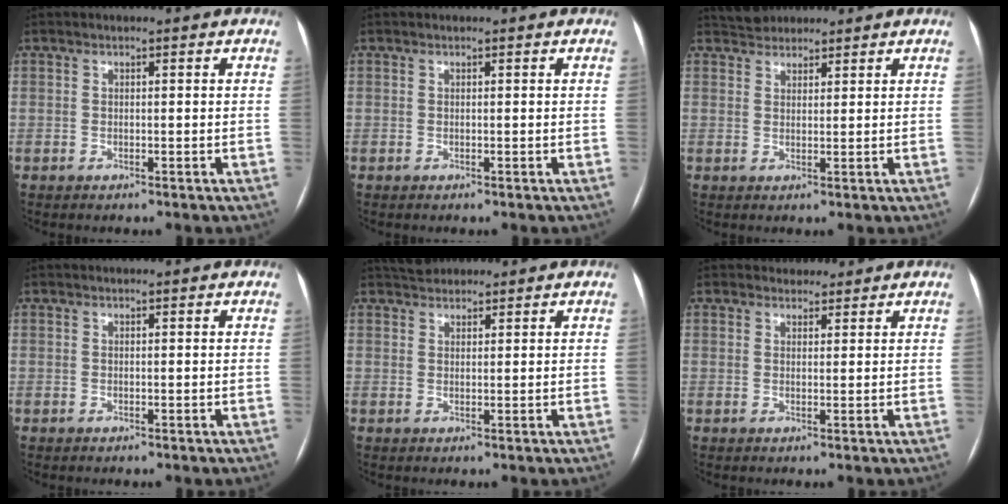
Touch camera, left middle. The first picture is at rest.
{"total": 0.0}
{"total": 3.3, "force": [3.1, 1.3, 0.1], "torque": [-0.005, 0.020, 0.053]}
{"total": 0.9, "force": [0.9, 0.1, 0.2], "torque": [-0.008, 0.007, 0.012]}
{"total": 3.3, "force": [3.1, 1.2, 0.5], "torque": [-0.009, 0.023, 0.052]}
{"total": 3.7, "force": [3.4, 1.6, 0.1], "torque": [0.006, 0.011, 0.045]}